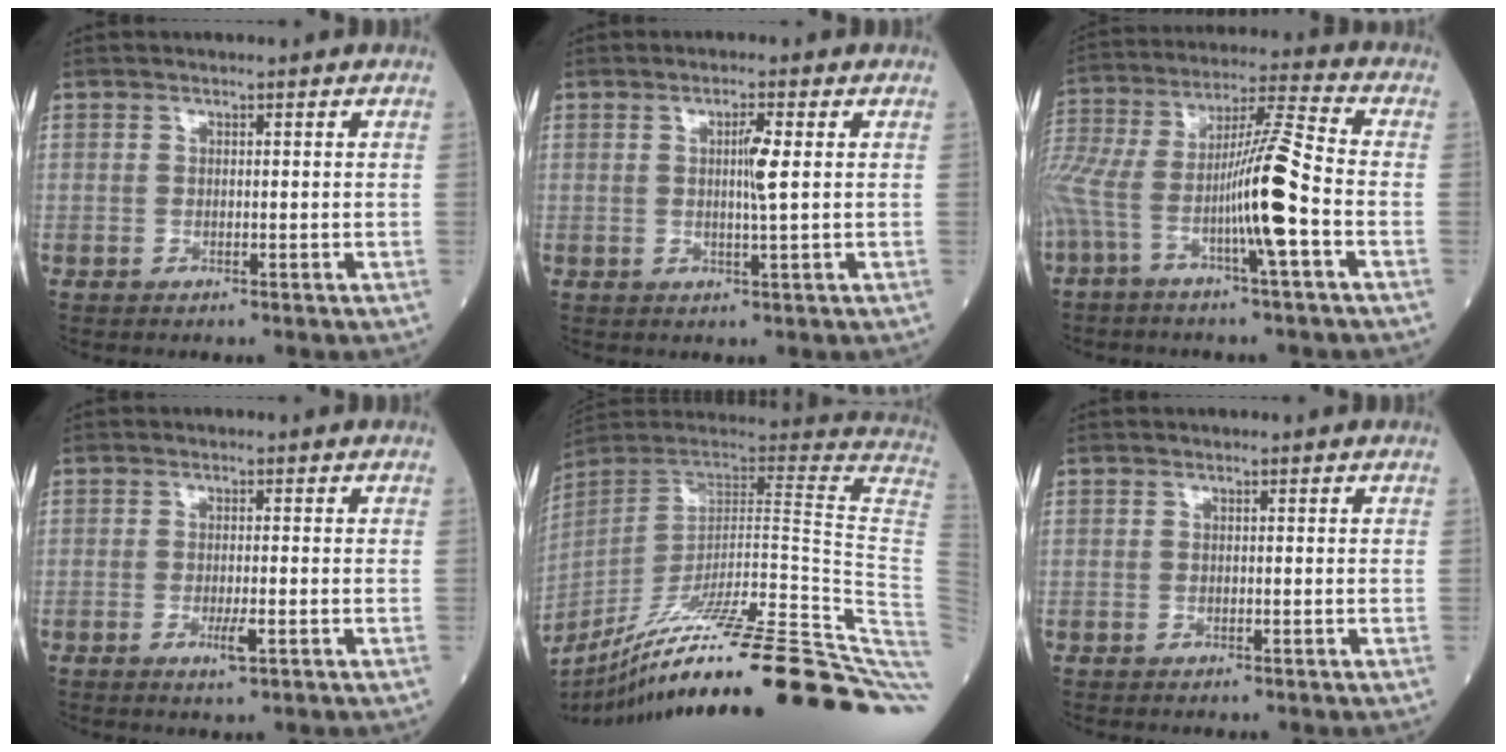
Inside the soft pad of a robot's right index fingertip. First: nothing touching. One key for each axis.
{"total": 3.1, "fx": 0.5, "fy": -0.3, "fz": 3.1, "tx": -0.055, "ty": -0.003, "tz": 0.007}
{"total": 14.6, "fx": -5.6, "fy": -0.1, "fz": 13.5, "tx": -0.272, "ty": 0.015, "tz": -0.109}
{"total": 2.7, "fx": -1.0, "fy": 0.3, "fz": 2.5, "tx": -0.045, "ty": -0.004, "tz": -0.017}
{"total": 38.0, "fx": -27.1, "fy": -0.9, "fz": 26.6, "tx": -0.242, "ty": -0.052, "tz": -0.393}
{"total": 0.0}